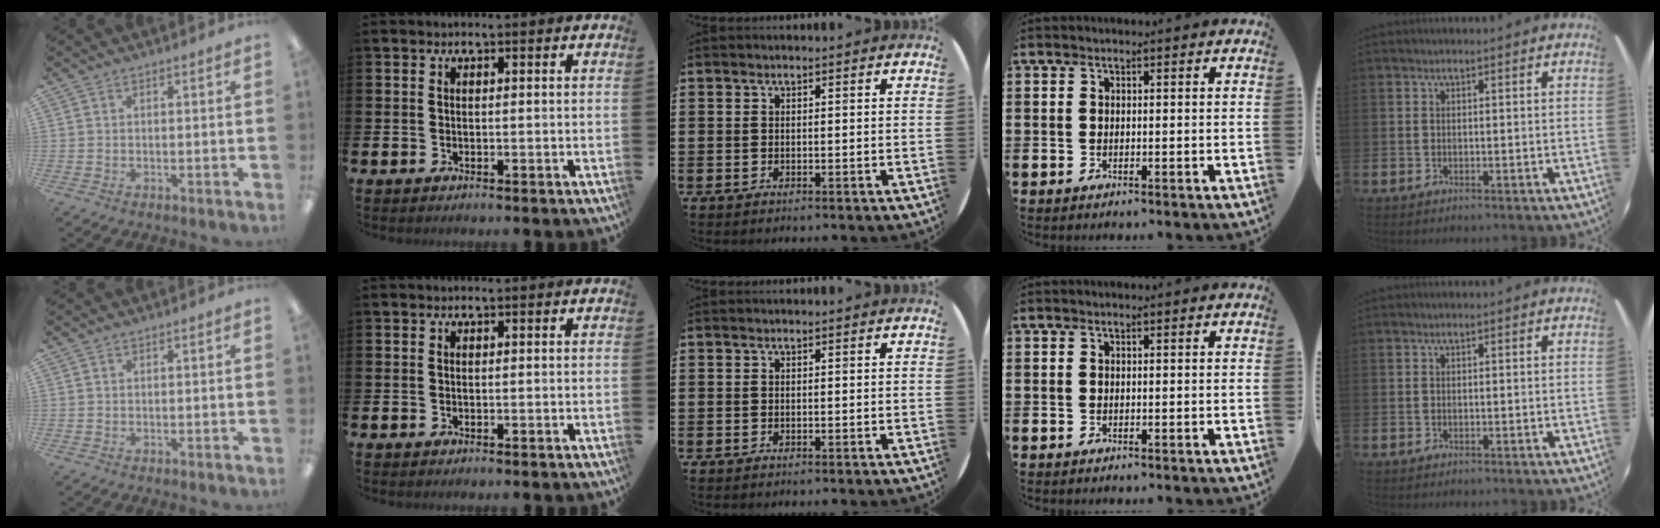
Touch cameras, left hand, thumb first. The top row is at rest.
{}